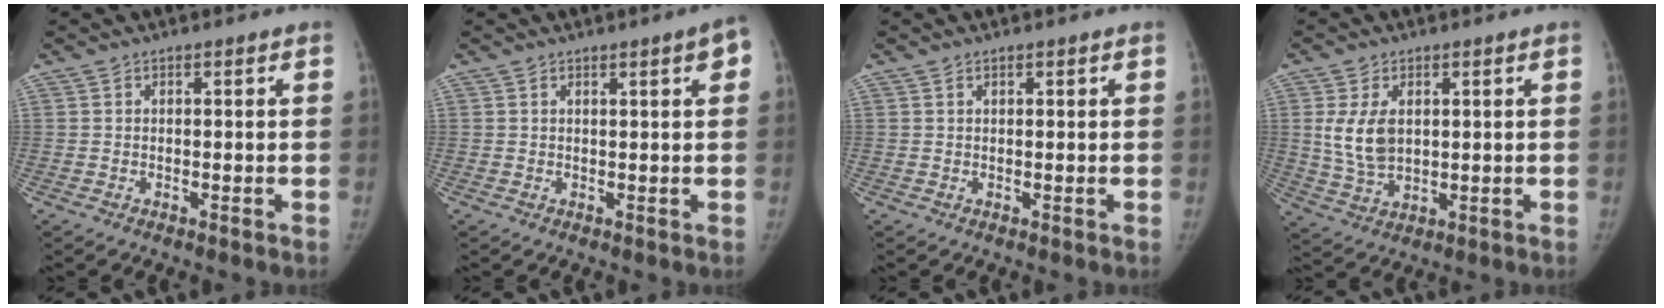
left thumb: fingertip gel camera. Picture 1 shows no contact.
{"total": 3.0, "force": [1.3, 0.5, 2.6], "torque": [-0.027, 0.000, 0.014]}
{"total": 0.6, "force": [0.4, 0.2, 0.3], "torque": [-0.005, -0.002, 0.006]}
{"total": 7.9, "force": [1.6, 4.9, 6.0], "torque": [-0.107, -0.008, 0.042]}